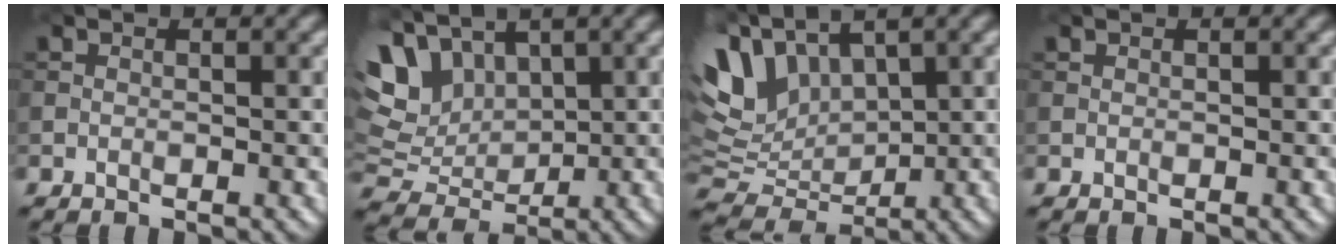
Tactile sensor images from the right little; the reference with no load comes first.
{"total": 6.8, "force": [3.2, 4.5, 4.0], "torque": [-0.080, 0.011, 0.059]}
{"total": 8.6, "force": [3.3, 5.2, 6.0], "torque": [-0.140, 0.014, 0.054]}
{"total": 0.0}